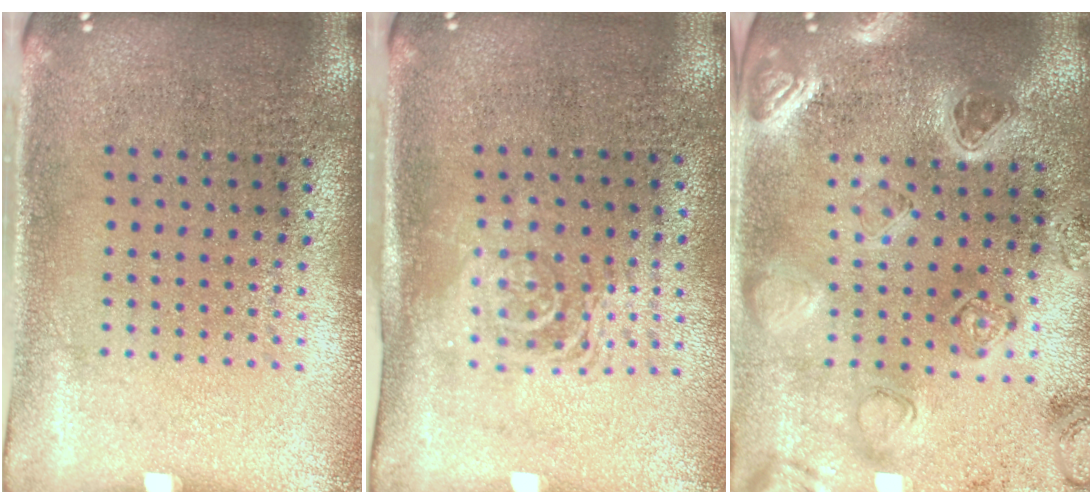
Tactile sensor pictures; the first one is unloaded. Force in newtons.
{"total": 1.6, "press": 1.3, "slide": 0.9}
{"total": 2.2, "press": 2.2, "slide": 0.2}